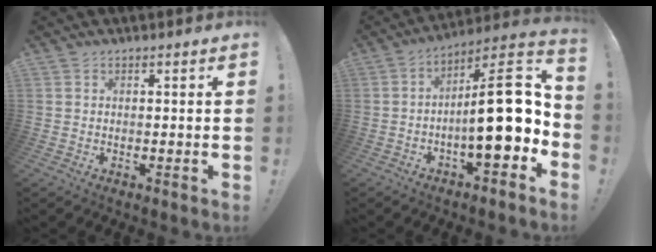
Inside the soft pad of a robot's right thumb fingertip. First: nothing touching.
{"total": 20.5, "force": [-1.8, 6.6, 19.3], "torque": [-0.300, 0.013, -0.026]}